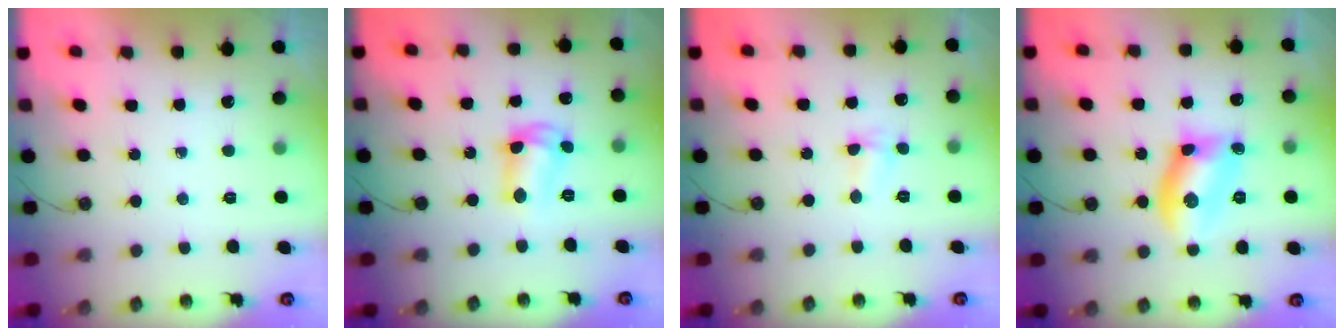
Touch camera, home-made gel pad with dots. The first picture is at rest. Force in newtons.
{"total": 8.7, "press": 8.6, "slide": 0.6}
{"total": 2.8, "press": 2.6, "slide": 1.0}
{"total": 10.3, "press": 10.3, "slide": 0.6}